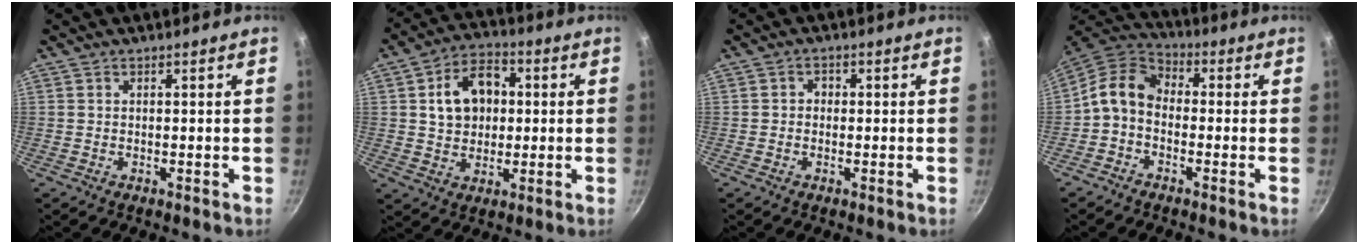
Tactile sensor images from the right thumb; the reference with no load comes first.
{"total": 11.4, "force": [1.8, 8.5, 7.3], "torque": [-0.091, 0.017, 0.025]}
{"total": 1.5, "force": [-0.1, 1.3, 0.7], "torque": [-0.008, 0.004, -0.006]}
{"total": 8.5, "force": [-1.4, 6.2, 5.6], "torque": [-0.102, 0.042, -0.048]}